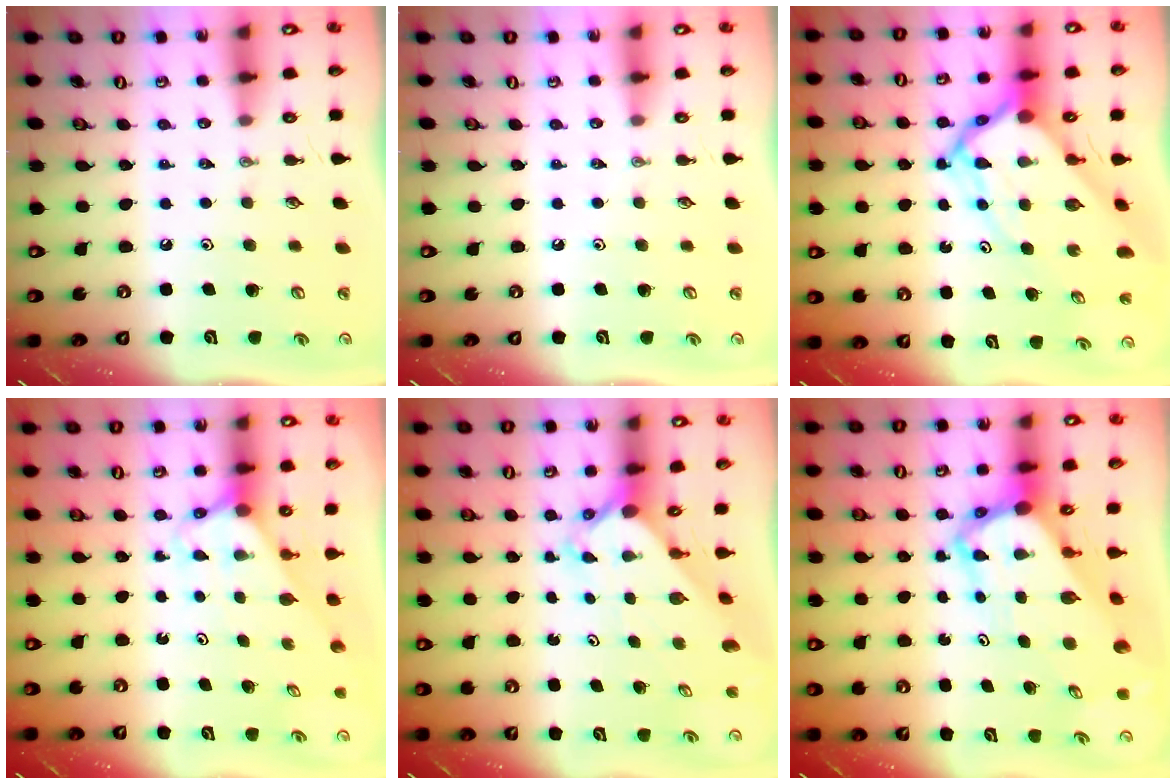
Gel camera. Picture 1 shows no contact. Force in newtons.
{"total": 0.0}
{"total": 11.3, "press": 11.2, "slide": 0.9}
{"total": 2.7, "press": 2.7, "slide": 0.2}
{"total": 2.3, "press": 2.3, "slide": 0.1}
{"total": 7.0, "press": 7.0, "slide": 0.5}